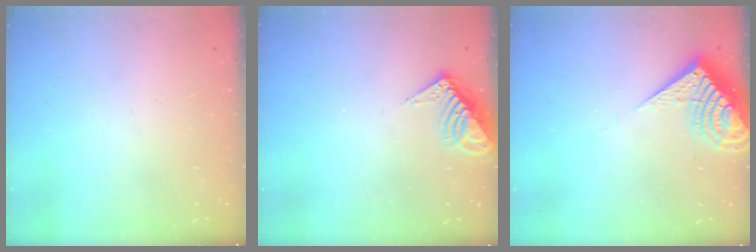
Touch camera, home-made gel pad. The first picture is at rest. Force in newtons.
{"total": 8.5, "press": 8.5, "slide": 0.7}
{"total": 11.3, "press": 11.2, "slide": 1.2}